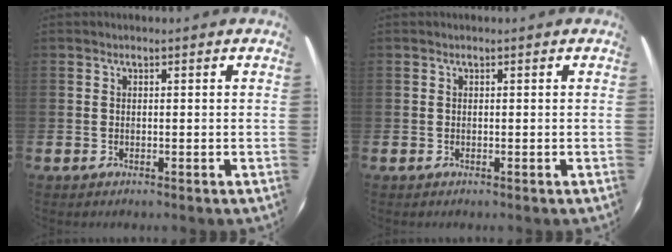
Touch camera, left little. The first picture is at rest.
{"total": 0.0}